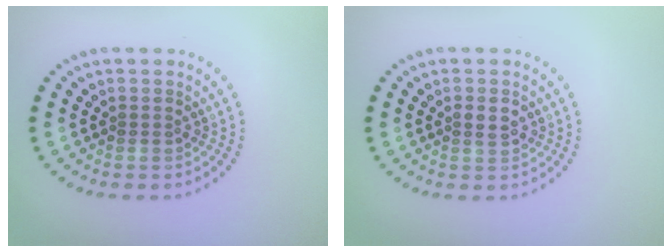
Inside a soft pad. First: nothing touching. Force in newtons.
{"total": 1.3, "press": 1.3, "slide": 0.0}